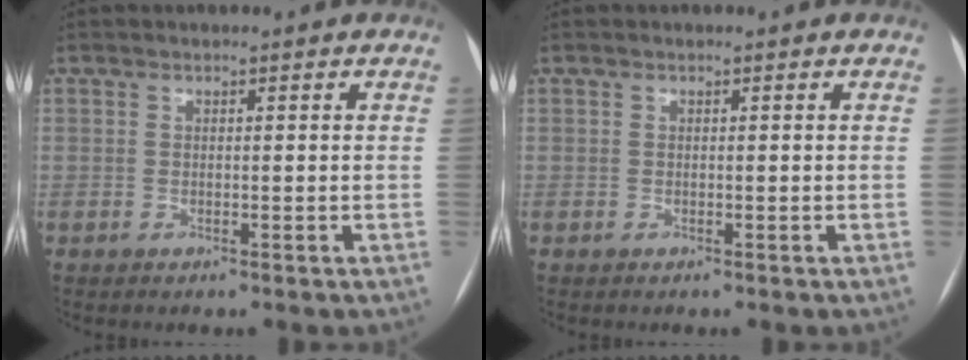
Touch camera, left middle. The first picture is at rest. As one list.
[{"total": 0.0}]